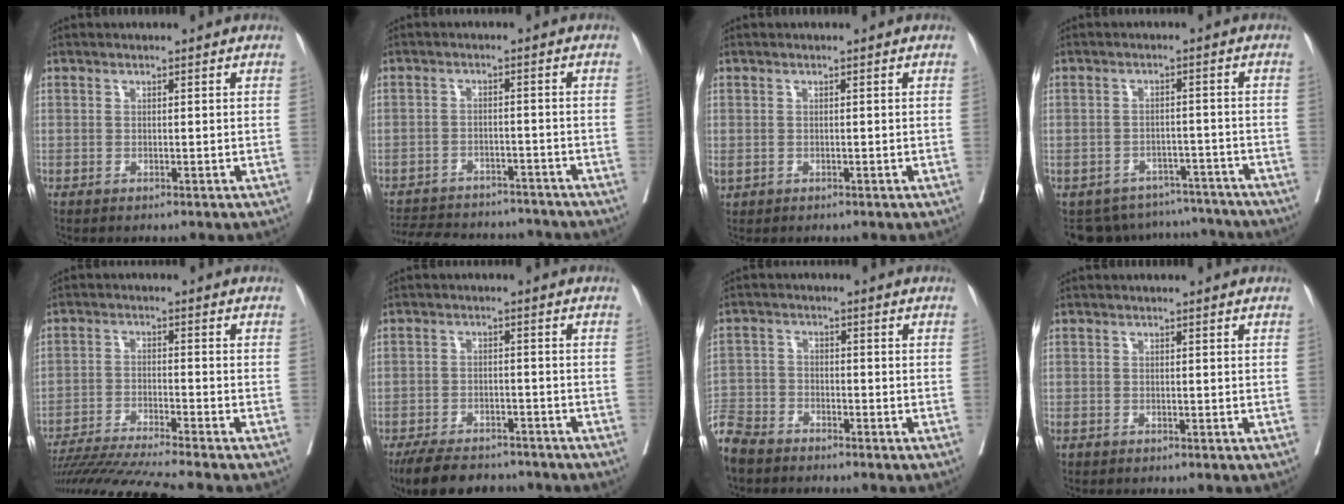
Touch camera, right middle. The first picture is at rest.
{"total": 16.6, "force": [-15.1, 4.7, 4.9], "torque": [-0.121, 0.000, -0.206]}
{"total": 1.0, "force": [-0.3, 0.9, 0.5], "torque": [-0.013, 0.003, 0.002]}
{"total": 11.6, "force": [-10.6, 4.6, 0.8], "torque": [-0.008, 0.023, -0.129]}
{"total": 13.5, "force": [-12.1, -2.3, 5.6], "torque": [-0.072, -0.025, -0.201]}
{"total": 11.8, "force": [-10.1, 4.0, 4.4], "torque": [-0.071, -0.001, -0.149]}
{"total": 7.5, "force": [-6.8, 2.8, 1.9], "torque": [-0.040, -0.013, -0.132]}
{"total": 1.2, "force": [-0.9, 0.6, 0.4], "torque": [-0.014, -0.003, -0.018]}